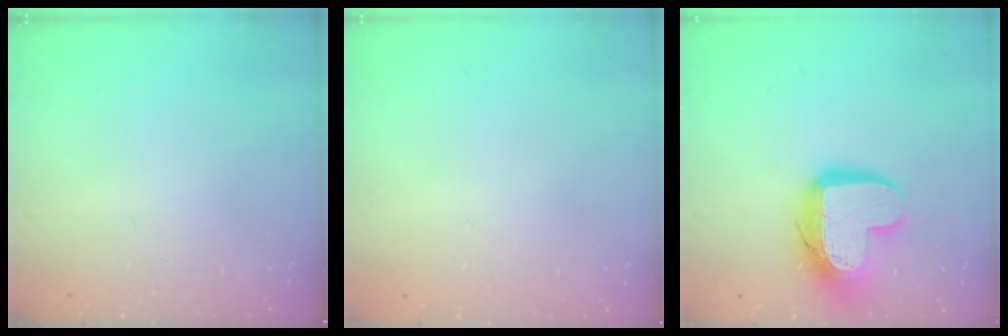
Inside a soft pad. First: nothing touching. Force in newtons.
{"total": 0.0}
{"total": 16.1, "press": 16.1, "slide": 1.1}